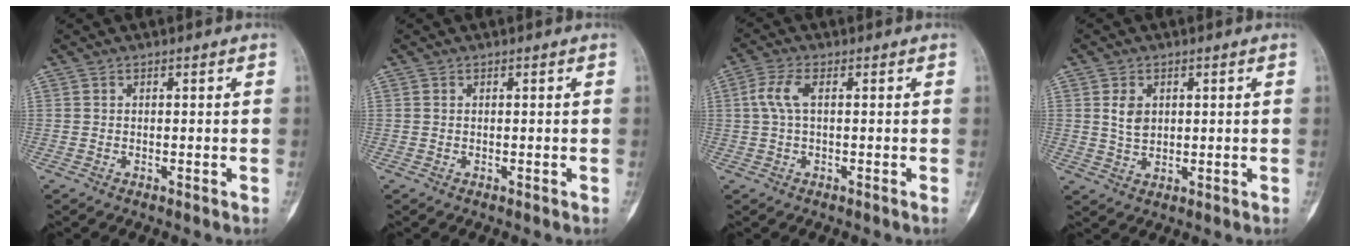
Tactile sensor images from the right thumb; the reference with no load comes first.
{"total": 0.0}
{"total": 4.3, "force": [0.7, 1.5, 4.0], "torque": [-0.107, 0.009, 0.009]}
{"total": 4.0, "force": [1.1, 2.9, 2.6], "torque": [-0.034, -0.007, 0.024]}